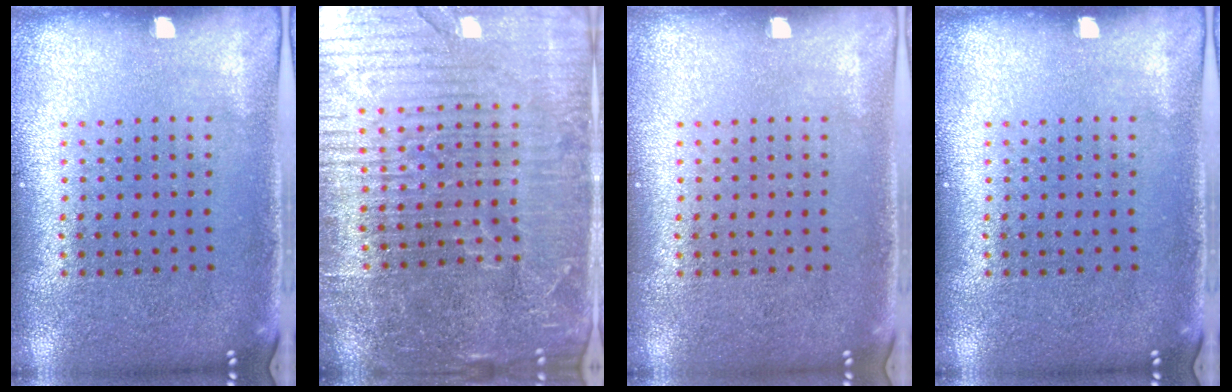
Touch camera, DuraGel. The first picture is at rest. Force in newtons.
{"total": 5.3, "press": 4.9, "slide": 2.2}
{"total": 0.0}
{"total": 0.0}